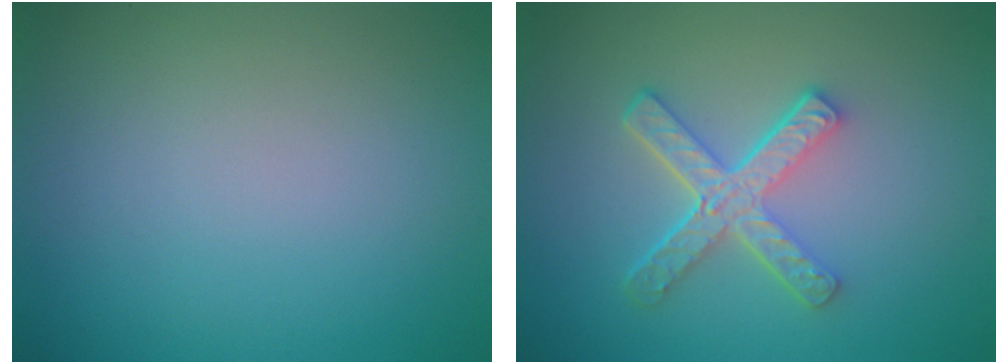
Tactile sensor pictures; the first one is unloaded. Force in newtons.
{"total": 4.8, "press": 3.3, "slide": 3.4}